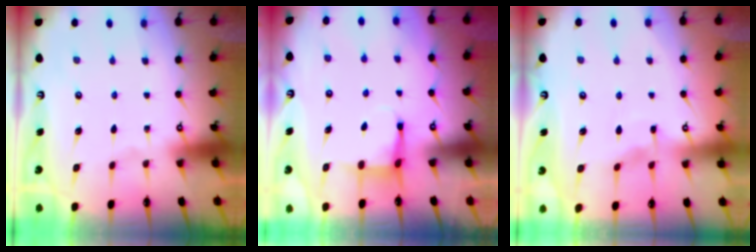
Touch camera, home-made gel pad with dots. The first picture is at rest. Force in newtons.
{"total": 4.3, "press": 4.2, "slide": 0.7}
{"total": 3.0, "press": 2.9, "slide": 0.4}